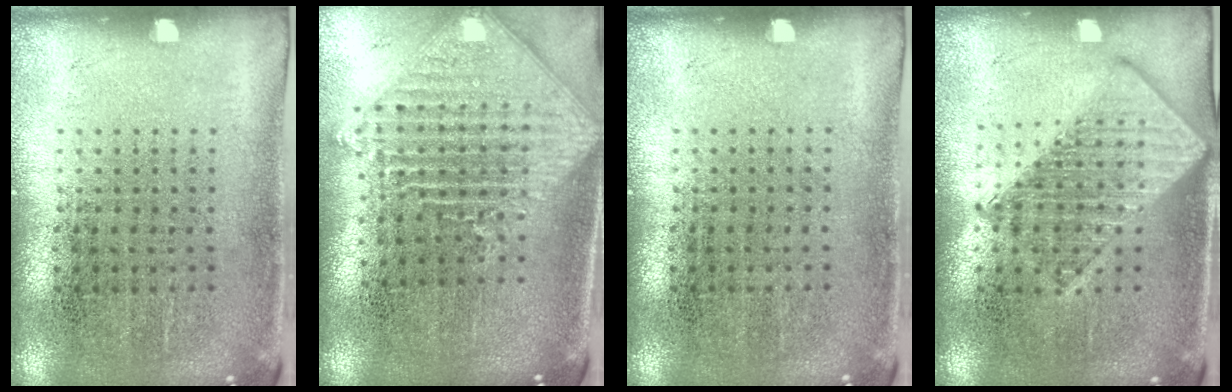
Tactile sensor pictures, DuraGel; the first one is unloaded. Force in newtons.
{"total": 2.3, "press": 1.8, "slide": 1.4}
{"total": 0.0}
{"total": 2.7, "press": 2.7, "slide": 0.3}